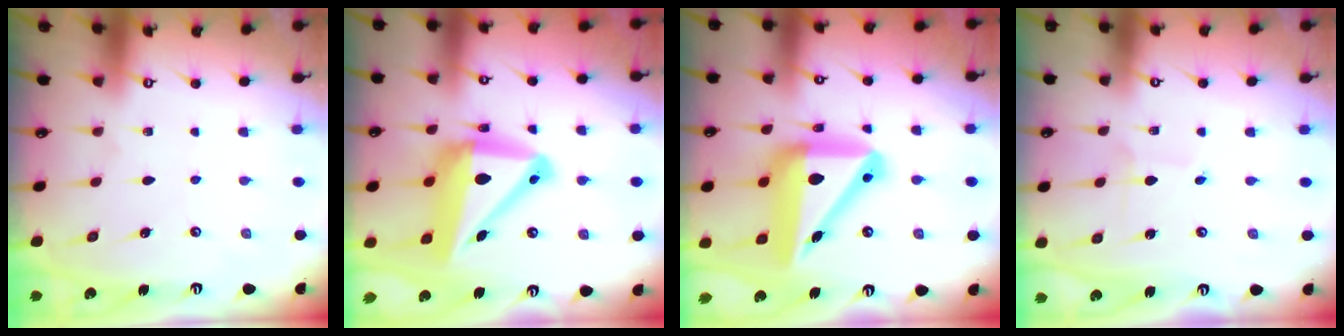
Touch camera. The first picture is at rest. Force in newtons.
{"total": 17.3, "press": 17.1, "slide": 2.5}
{"total": 19.2, "press": 19.0, "slide": 2.7}
{"total": 1.9, "press": 1.9, "slide": 0.1}